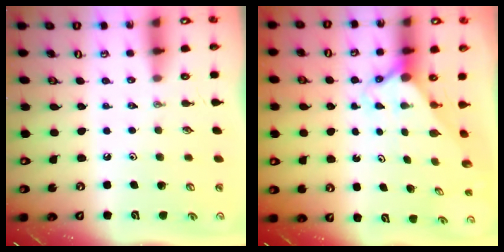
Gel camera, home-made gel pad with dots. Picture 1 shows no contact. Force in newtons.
{"total": 2.1, "press": 2.1, "slide": 0.2}